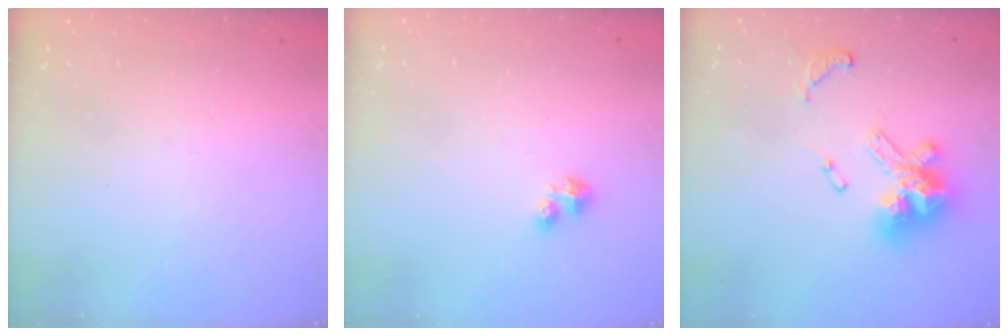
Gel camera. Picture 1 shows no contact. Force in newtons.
{"total": 3.1, "press": 3.0, "slide": 0.5}
{"total": 15.0, "press": 14.9, "slide": 1.9}